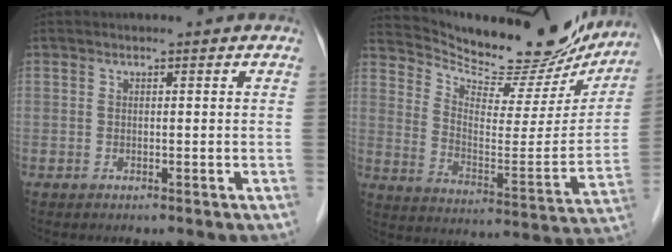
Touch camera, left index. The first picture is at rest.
{"total": 22.8, "force": [20.8, 5.7, 7.5], "torque": [-0.119, -0.044, 0.289]}